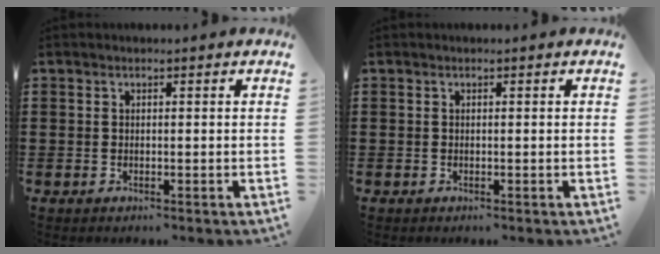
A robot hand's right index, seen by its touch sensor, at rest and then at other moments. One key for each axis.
{"total": 0.0}